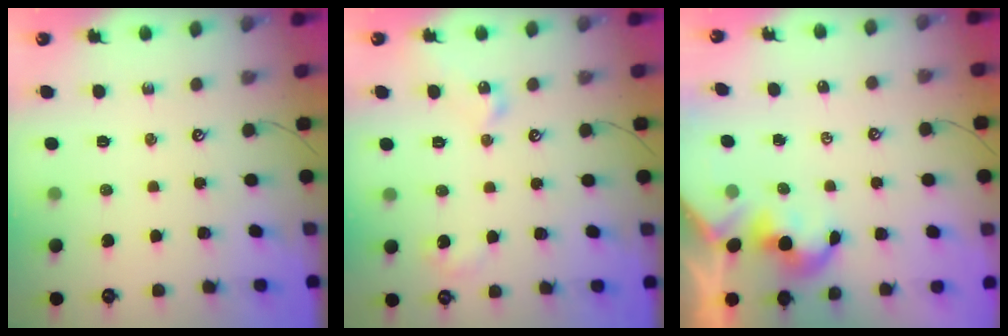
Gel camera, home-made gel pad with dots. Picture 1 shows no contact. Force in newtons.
{"total": 9.1, "press": 9.1, "slide": 0.7}
{"total": 2.2, "press": 2.2, "slide": 0.4}